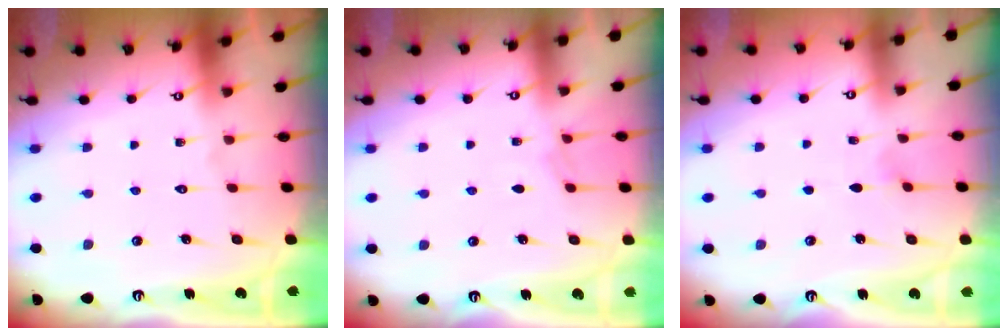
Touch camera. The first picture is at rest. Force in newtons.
{"total": 1.5, "press": 1.4, "slide": 0.3}
{"total": 4.1, "press": 3.7, "slide": 1.7}